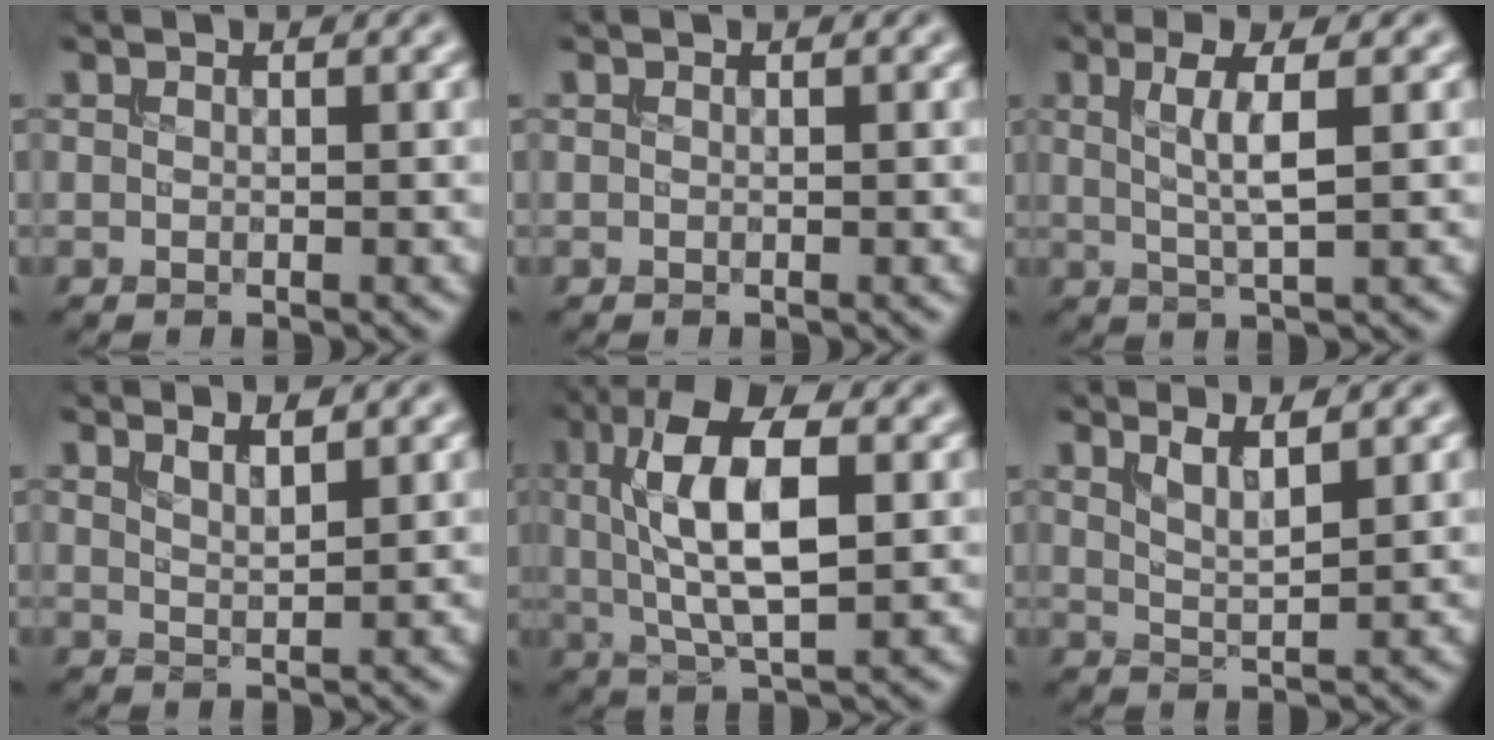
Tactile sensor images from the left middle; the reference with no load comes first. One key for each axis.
{"total": 0.0}
{"total": 3.7, "fx": 0.8, "fy": 0.8, "fz": 3.5, "tx": -0.066, "ty": 0.000, "tz": 0.015}
{"total": 2.1, "fx": 1.4, "fy": 0.6, "fz": 1.4, "tx": -0.016, "ty": 0.005, "tz": 0.019}
{"total": 9.1, "fx": 1.6, "fy": 3.3, "fz": 8.3, "tx": -0.150, "ty": 0.010, "tz": 0.023}
{"total": 2.5, "fx": 1.5, "fy": 0.6, "fz": 1.9, "tx": -0.027, "ty": -0.002, "tz": 0.028}